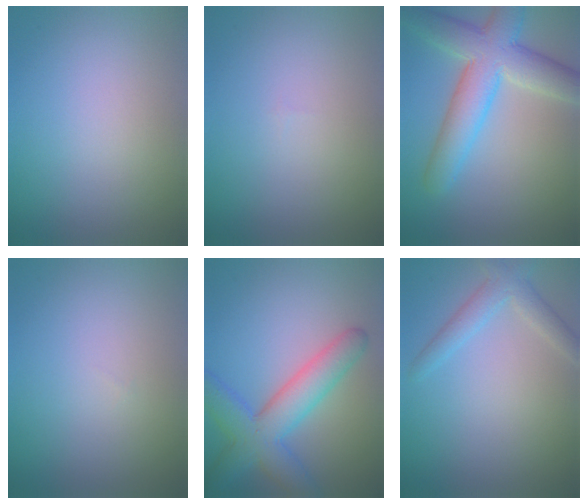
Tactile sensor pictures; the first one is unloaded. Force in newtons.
{"total": 0.0}
{"total": 7.9, "press": 7.9, "slide": 0.5}
{"total": 0.0}
{"total": 6.5, "press": 6.5, "slide": 0.1}
{"total": 2.6, "press": 2.6, "slide": 0.1}